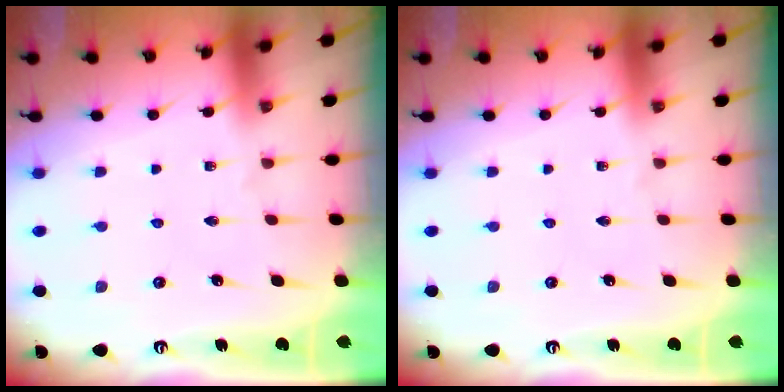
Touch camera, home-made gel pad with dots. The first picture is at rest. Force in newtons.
{"total": 0.0}